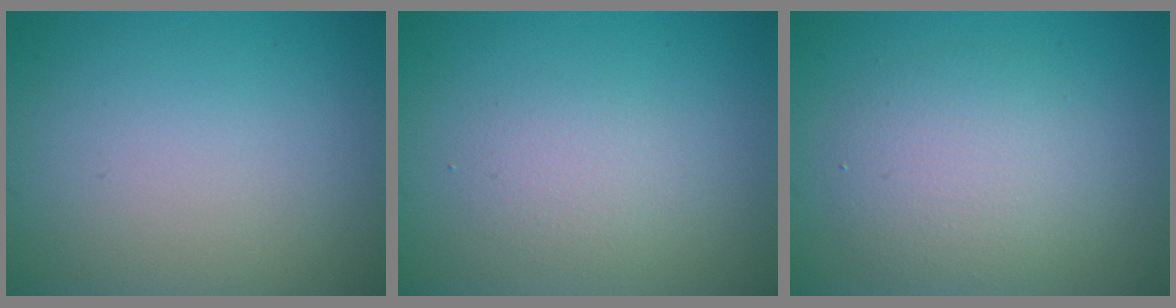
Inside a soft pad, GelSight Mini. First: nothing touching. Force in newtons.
{"total": 1.8, "press": 1.8, "slide": 0.1}
{"total": 4.1, "press": 4.1, "slide": 0.1}